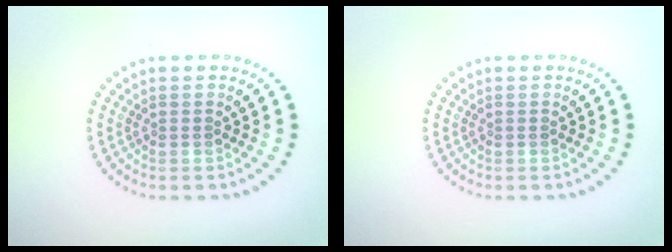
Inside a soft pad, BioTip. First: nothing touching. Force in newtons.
{"total": 0.0}